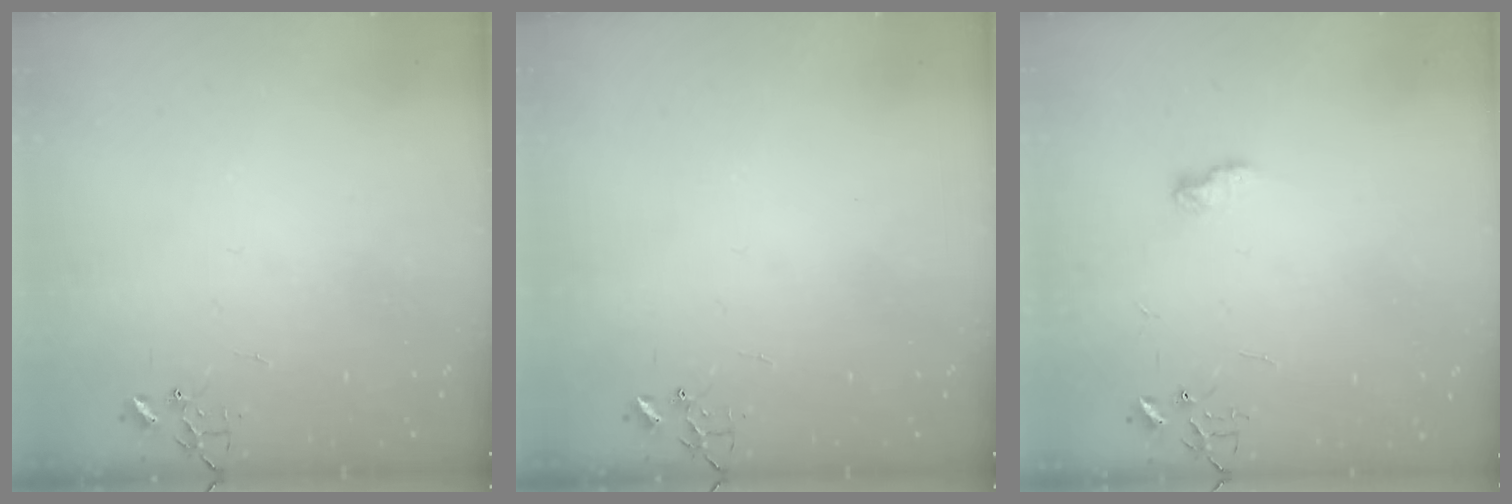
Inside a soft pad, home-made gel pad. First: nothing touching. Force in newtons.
{"total": 0.0}
{"total": 6.2, "press": 6.1, "slide": 0.8}